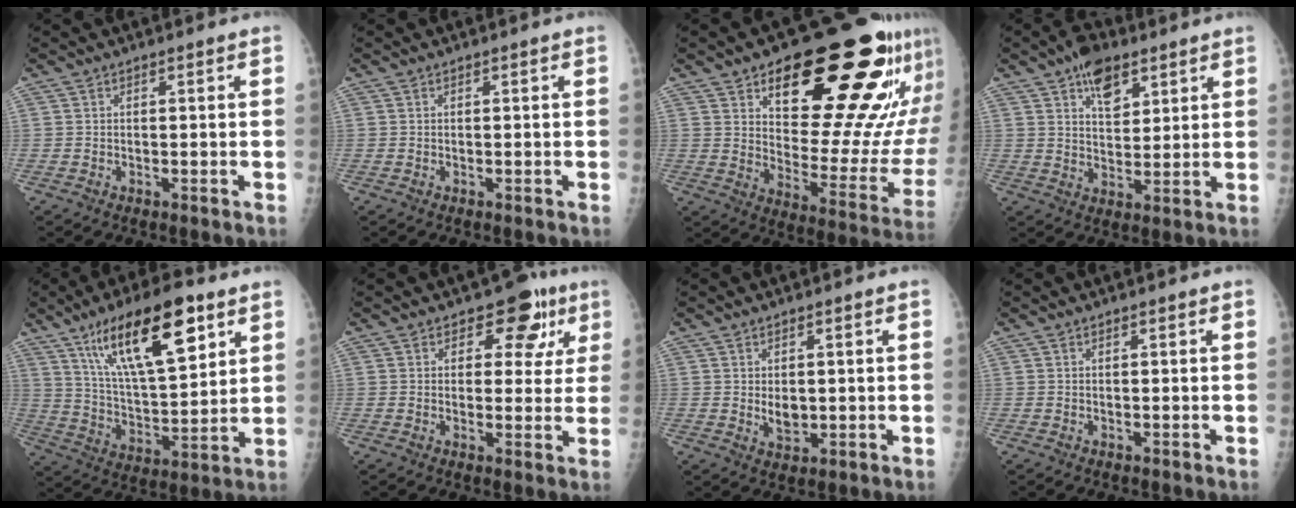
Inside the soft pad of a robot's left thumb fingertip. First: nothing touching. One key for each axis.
{"total": 0.0}
{"total": 27.6, "fx": 15.2, "fy": 11.2, "fz": 20.2, "tx": -0.228, "ty": -0.053, "tz": 0.227}
{"total": 8.6, "fx": 4.9, "fy": 4.7, "fz": 5.1, "tx": -0.056, "ty": -0.022, "tz": 0.078}
{"total": 20.0, "fx": 10.5, "fy": 6.9, "fz": 15.6, "tx": -0.229, "ty": -0.039, "tz": 0.187}
{"total": 8.8, "fx": 3.9, "fy": 5.7, "fz": 5.4, "tx": -0.012, "ty": -0.007, "tz": 0.041}
{"total": 3.5, "fx": 0.3, "fy": 2.4, "fz": 2.6, "tx": -0.029, "ty": -0.008, "tz": 0.011}
{"total": 0.0}